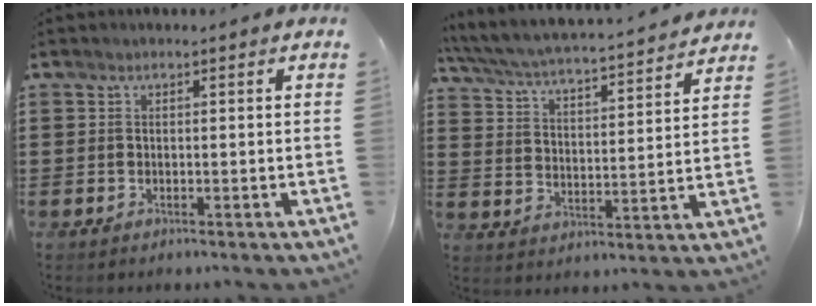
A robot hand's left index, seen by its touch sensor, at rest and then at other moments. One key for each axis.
{"total": 4.4, "fx": 4.2, "fy": -0.2, "fz": 1.3, "tx": -0.050, "ty": -0.035, "tz": 0.062}